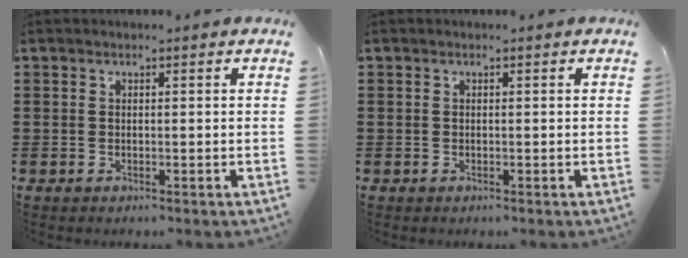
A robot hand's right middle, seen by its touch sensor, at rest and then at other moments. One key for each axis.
{"total": 0.0}